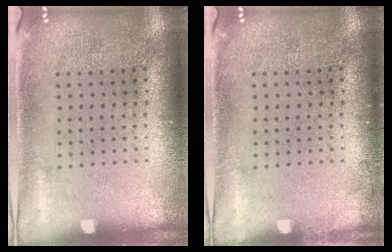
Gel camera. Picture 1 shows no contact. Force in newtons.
{"total": 0.6, "press": 0.5, "slide": 0.1}